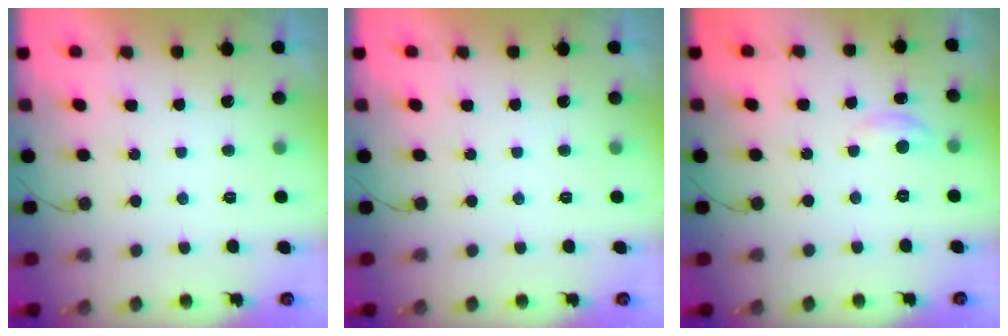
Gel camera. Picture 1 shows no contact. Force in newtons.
{"total": 0.0}
{"total": 2.9, "press": 2.9, "slide": 0.2}